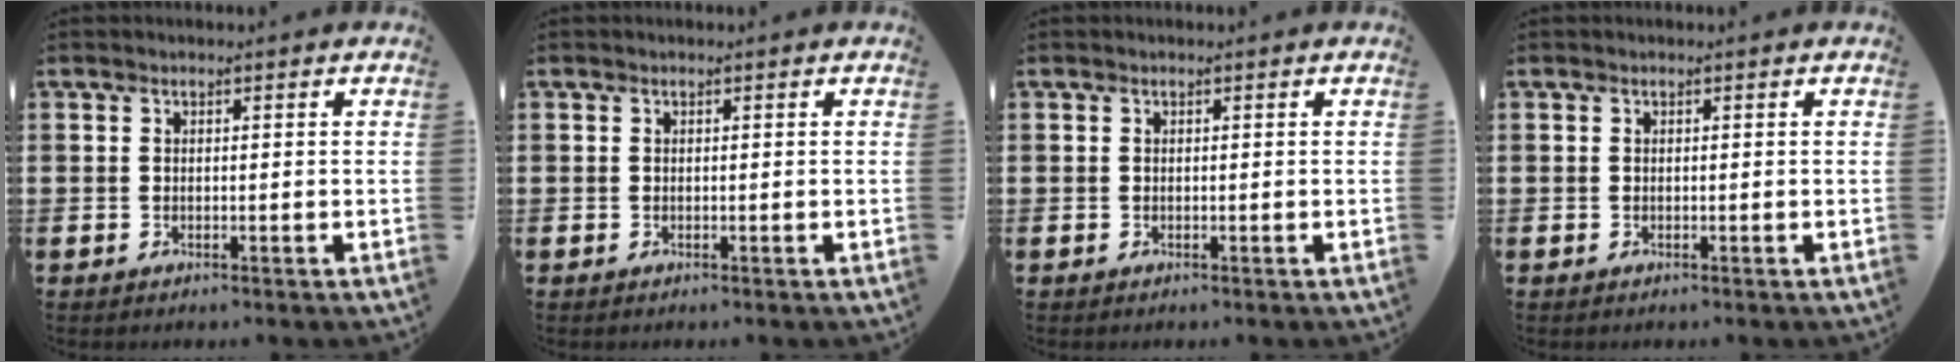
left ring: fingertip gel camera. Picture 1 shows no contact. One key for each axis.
{"total": 0.0}
{"total": 0.0}
{"total": 0.0}